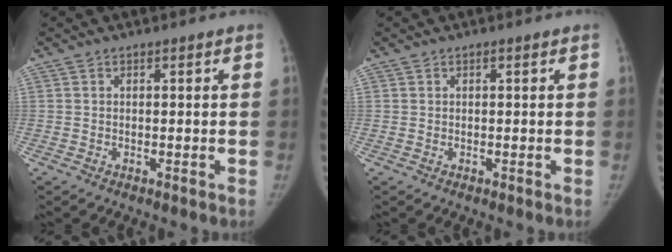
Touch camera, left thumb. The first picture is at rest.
{"total": 0.0}